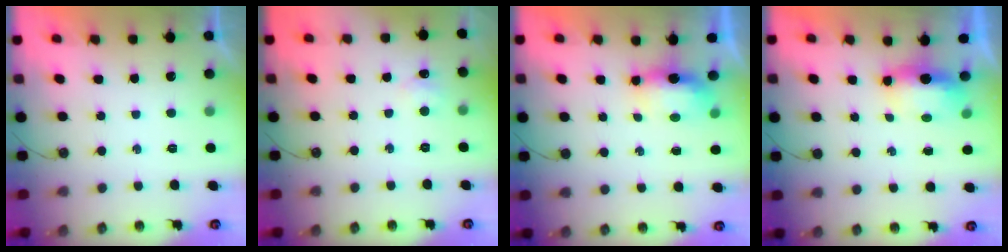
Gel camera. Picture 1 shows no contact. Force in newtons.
{"total": 6.2, "press": 6.1, "slide": 1.0}
{"total": 6.5, "press": 6.1, "slide": 2.3}
{"total": 6.1, "press": 6.0, "slide": 1.2}